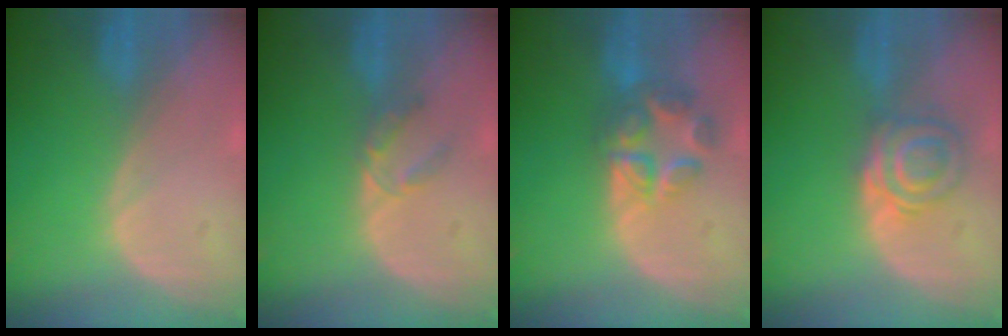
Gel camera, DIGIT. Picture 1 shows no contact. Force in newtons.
{"total": 2.7, "press": 2.5, "slide": 1.0}
{"total": 7.0, "press": 6.0, "slide": 3.8}
{"total": 5.7, "press": 5.4, "slide": 2.0}